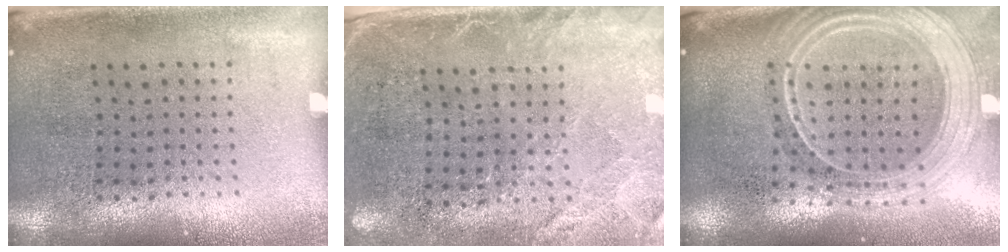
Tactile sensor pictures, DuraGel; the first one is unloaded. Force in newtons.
{"total": 2.7, "press": 2.3, "slide": 1.5}
{"total": 2.6, "press": 2.2, "slide": 1.4}